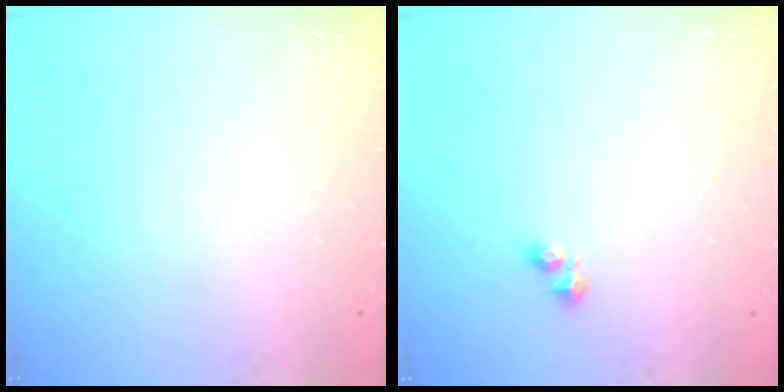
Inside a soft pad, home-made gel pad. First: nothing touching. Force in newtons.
{"total": 2.4, "press": 2.4, "slide": 0.4}